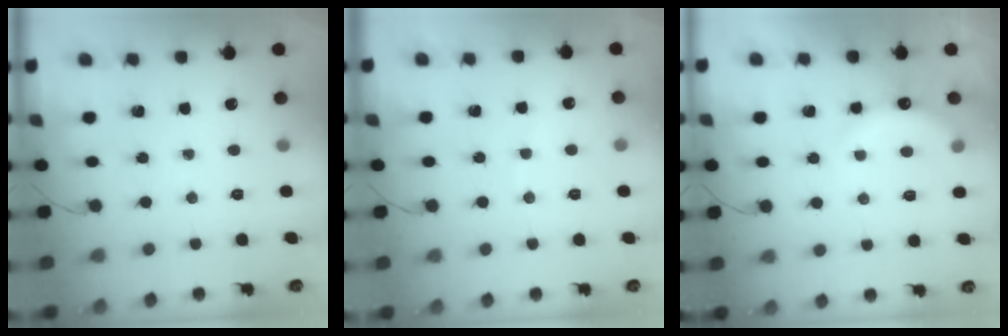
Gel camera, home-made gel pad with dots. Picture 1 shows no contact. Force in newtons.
{"total": 2.9, "press": 2.9, "slide": 0.7}
{"total": 6.4, "press": 6.2, "slide": 1.4}